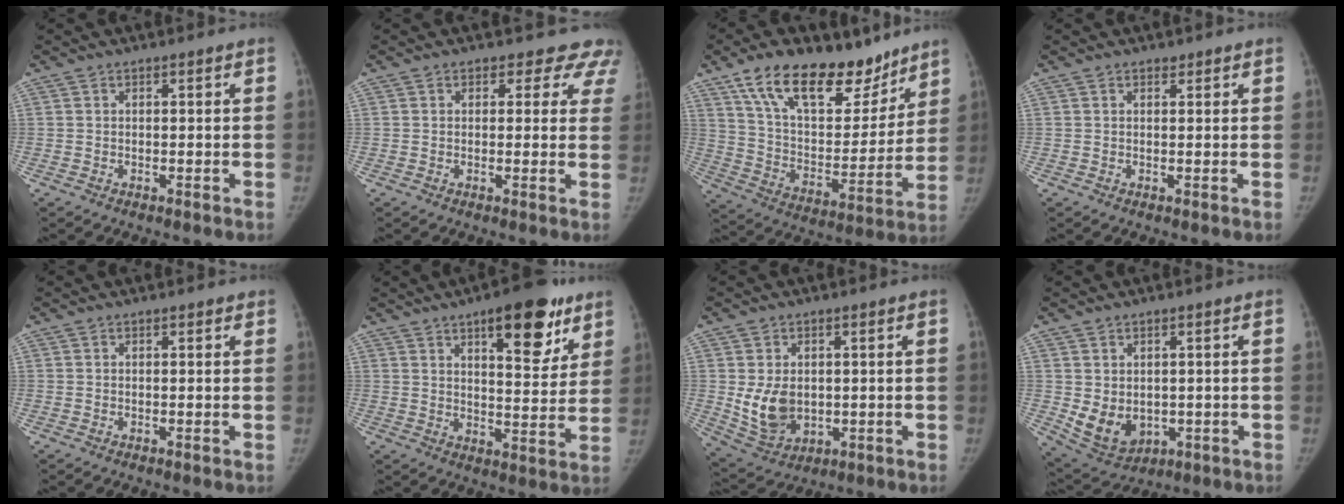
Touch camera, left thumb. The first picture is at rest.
{"total": 6.8, "force": [5.7, 3.8, 0.3], "torque": [0.056, -0.020, 0.038]}
{"total": 23.4, "force": [15.9, 11.5, 12.7], "torque": [-0.163, -0.060, 0.267]}
{"total": 0.7, "force": [0.5, 0.4, -0.1], "torque": [0.006, -0.005, 0.005]}
{"total": 0.6, "force": [0.5, 0.3, 0.3], "torque": [-0.006, -0.003, 0.005]}
{"total": 15.8, "force": [9.0, 6.1, 11.5], "torque": [-0.109, -0.039, 0.128]}
{"total": 8.9, "force": [0.1, 6.6, 6.0], "torque": [-0.088, -0.015, 0.022]}
{"total": 7.9, "force": [-0.5, 6.2, 5.0], "torque": [-0.069, -0.015, 0.018]}